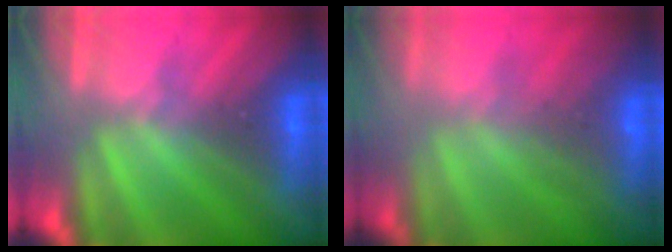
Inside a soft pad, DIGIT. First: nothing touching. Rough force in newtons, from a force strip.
{"total": 7.5}